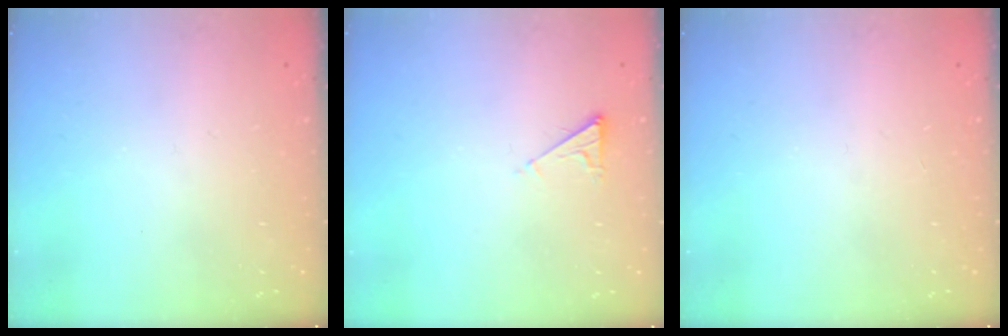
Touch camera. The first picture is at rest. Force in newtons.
{"total": 2.9, "press": 2.9, "slide": 0.5}
{"total": 0.0}